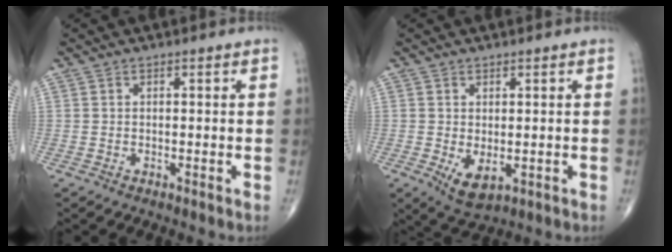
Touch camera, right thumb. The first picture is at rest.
{"total": 4.8, "force": [-0.8, 2.6, 4.0], "torque": [-0.064, -0.009, 0.000]}